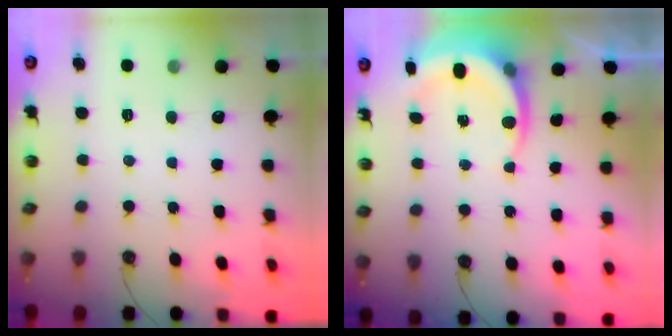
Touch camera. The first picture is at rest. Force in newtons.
{"total": 6.8, "press": 6.7, "slide": 1.3}